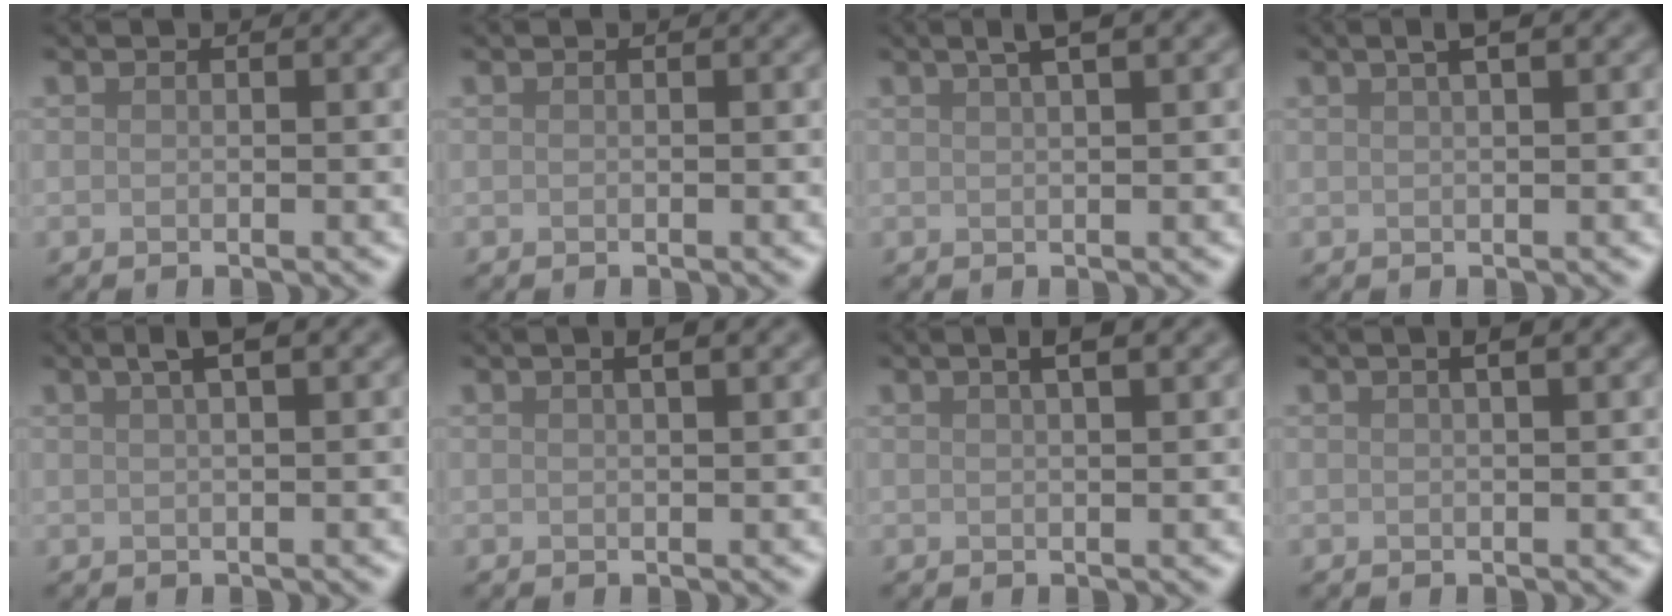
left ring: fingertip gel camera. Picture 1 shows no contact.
{"total": 0.0}
{"total": 2.6, "force": [1.5, 0.6, 2.0], "torque": [-0.023, 0.006, 0.020]}
{"total": 2.0, "force": [1.1, 0.4, 1.6], "torque": [-0.020, 0.006, 0.015]}
{"total": 2.7, "force": [1.4, 0.6, 2.2], "torque": [-0.025, 0.009, 0.020]}
{"total": 2.5, "force": [1.4, 0.9, 1.9], "torque": [-0.011, 0.001, 0.005]}
{"total": 2.6, "force": [1.4, 0.8, 2.0], "torque": [-0.015, 0.002, 0.010]}
{"total": 2.2, "force": [1.1, 0.7, 1.7], "torque": [-0.014, -0.001, 0.006]}